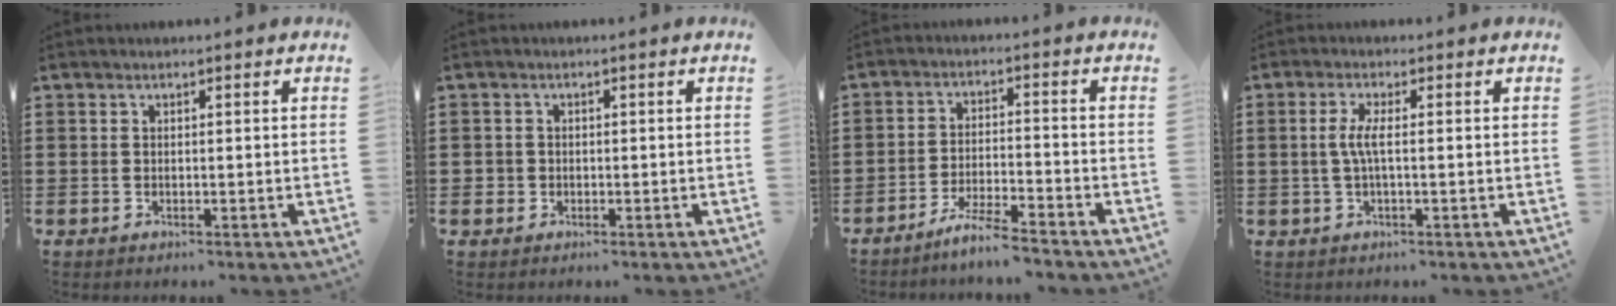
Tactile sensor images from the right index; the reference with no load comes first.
{"total": 1.2, "force": [-0.3, 1.2, 0.2], "torque": [-0.006, 0.004, -0.009]}
{"total": 5.2, "force": [-4.8, -0.4, 2.0], "torque": [-0.047, -0.009, -0.095]}
{"total": 3.3, "force": [-0.2, 0.4, 3.3], "torque": [-0.076, -0.006, -0.011]}